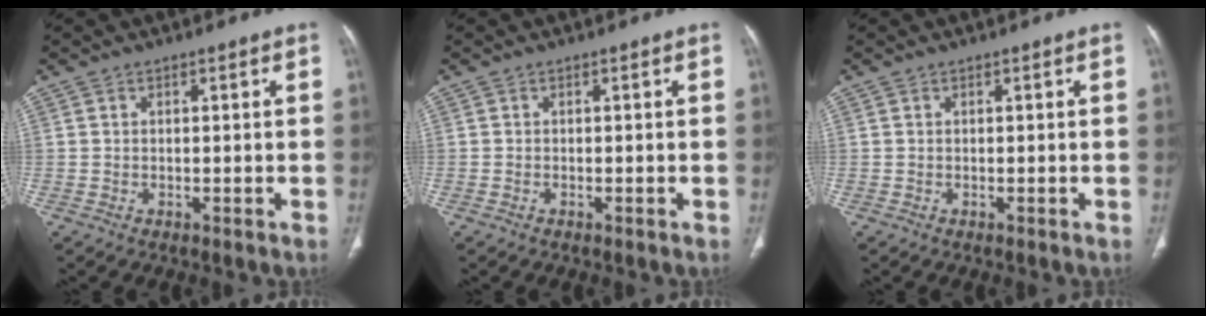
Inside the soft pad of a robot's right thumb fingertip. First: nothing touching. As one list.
[{"total": 0.0}, {"total": 0.0}]